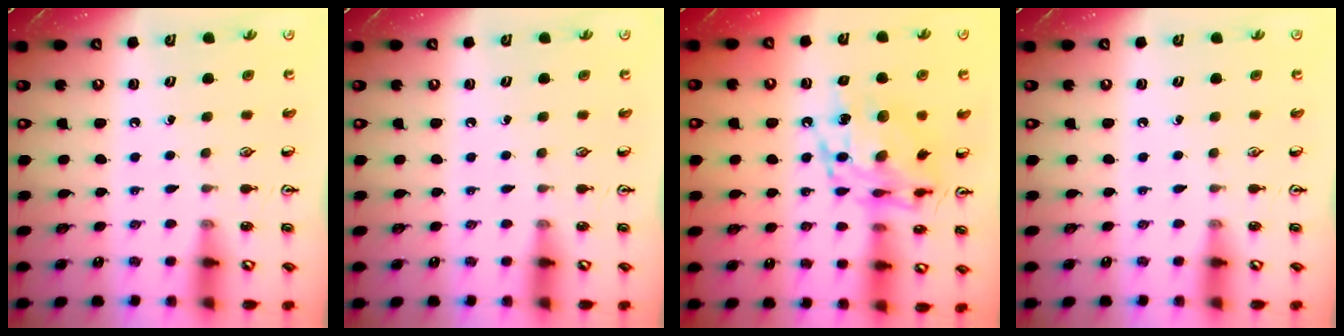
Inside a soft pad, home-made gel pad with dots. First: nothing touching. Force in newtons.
{"total": 0.0}
{"total": 15.3, "press": 15.3, "slide": 1.3}
{"total": 0.0}